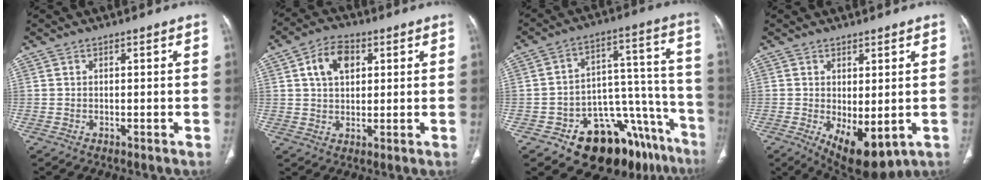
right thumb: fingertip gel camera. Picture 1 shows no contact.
{"total": 8.0, "force": [2.6, 5.3, 5.4], "torque": [-0.078, 0.002, 0.043]}
{"total": 21.5, "force": [-13.1, 12.0, 12.2], "torque": [-0.077, 0.127, -0.179]}
{"total": 9.4, "force": [-2.1, 4.4, 8.0], "torque": [-0.109, -0.015, -0.011]}